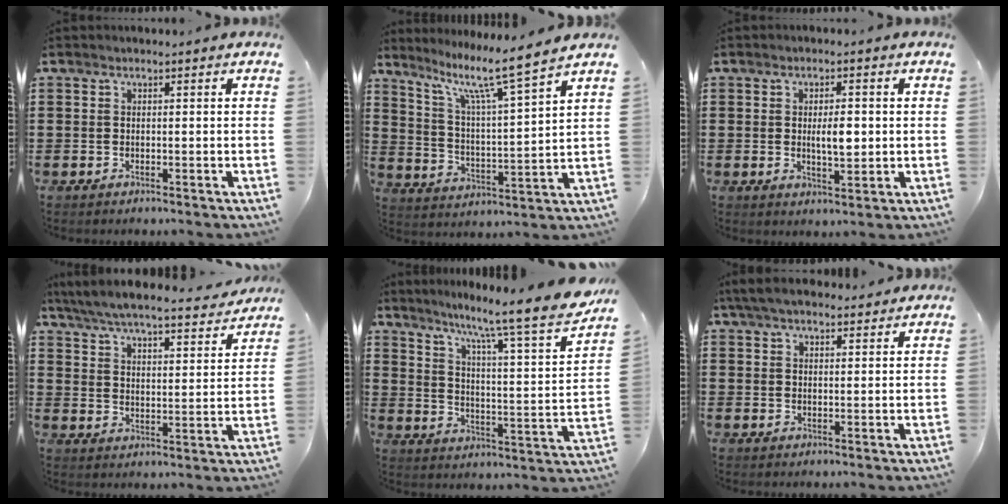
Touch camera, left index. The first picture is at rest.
{"total": 8.9, "force": [7.0, -0.1, 5.5], "torque": [-0.125, -0.045, 0.108]}
{"total": 4.0, "force": [0.2, 1.5, 3.7], "torque": [-0.063, 0.001, 0.000]}
{"total": 6.0, "force": [5.8, 0.0, 1.6], "torque": [-0.057, -0.038, 0.098]}
{"total": 9.6, "force": [8.0, -0.5, 5.2], "torque": [-0.107, -0.072, 0.120]}
{"total": 4.2, "force": [3.6, 1.3, 1.8], "torque": [-0.045, -0.001, 0.069]}